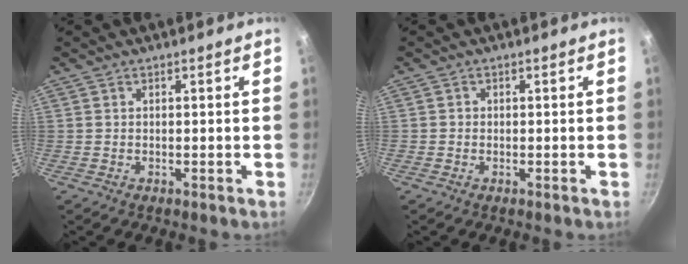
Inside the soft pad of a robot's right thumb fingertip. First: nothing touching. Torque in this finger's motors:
{"motor_torque": [-0.06, 0.17, -0.29, 0.54, 0.01]}